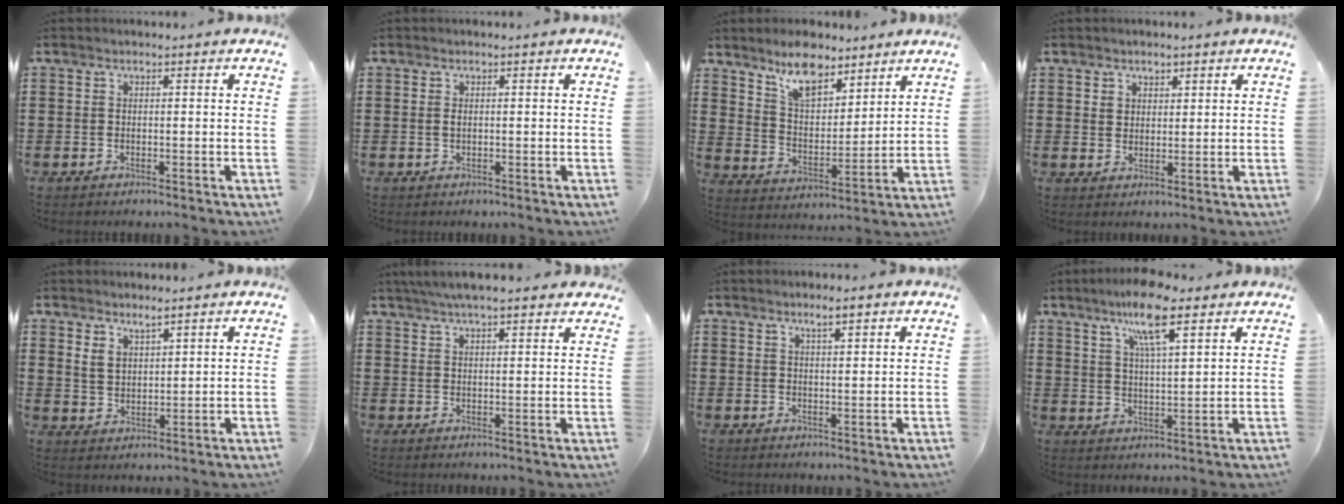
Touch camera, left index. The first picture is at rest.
{"total": 0.8, "force": [0.0, 0.4, 0.7], "torque": [-0.016, 0.002, 0.000]}
{"total": 8.4, "force": [7.1, 2.9, 3.5], "torque": [-0.079, -0.018, 0.130]}
{"total": 2.6, "force": [1.7, 1.9, 0.1], "torque": [-0.001, 0.005, 0.030]}
{"total": 3.4, "force": [2.8, 1.5, 1.3], "torque": [-0.032, 0.001, 0.052]}
{"total": 5.1, "force": [4.4, 0.6, 2.4], "torque": [-0.057, -0.001, 0.082]}
{"total": 2.6, "force": [1.8, 0.3, 1.8], "torque": [-0.038, 0.003, 0.031]}
{"total": 9.6, "force": [6.3, 1.7, 7.1], "torque": [-0.136, -0.004, 0.106]}